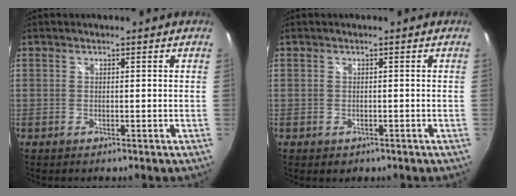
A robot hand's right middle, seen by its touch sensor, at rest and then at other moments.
{"total": 1.2, "force": [-0.5, 1.0, 0.5], "torque": [-0.009, -0.005, -0.006]}